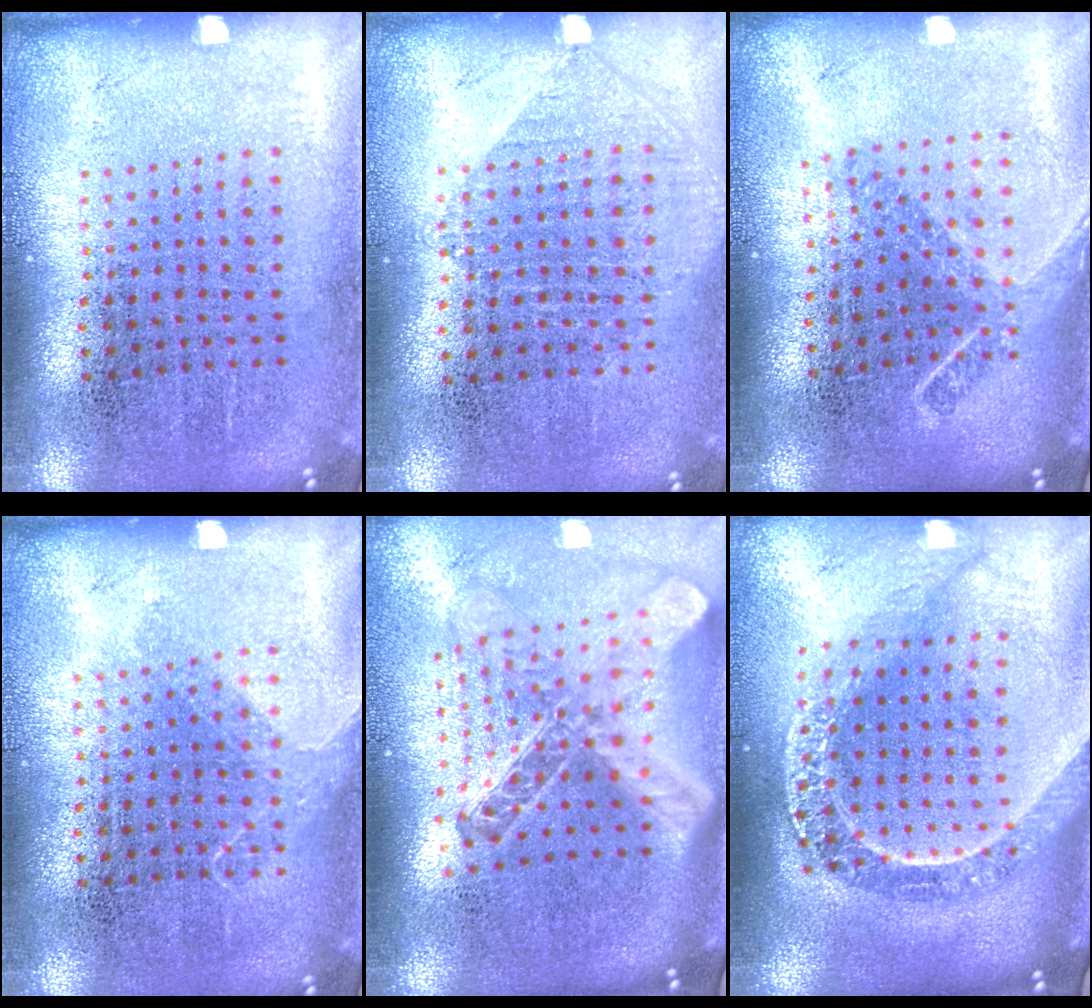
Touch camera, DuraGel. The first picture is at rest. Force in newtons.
{"total": 0.5, "press": 0.5, "slide": 0.2}
{"total": 1.7, "press": 1.3, "slide": 1.1}
{"total": 1.1, "press": 0.8, "slide": 0.7}
{"total": 2.7, "press": 2.0, "slide": 1.9}
{"total": 2.7, "press": 2.2, "slide": 1.6}